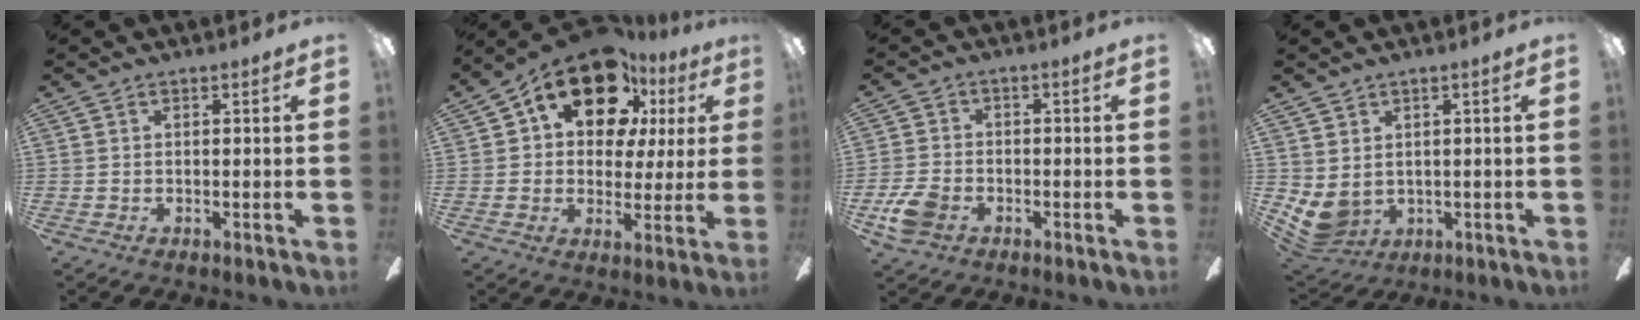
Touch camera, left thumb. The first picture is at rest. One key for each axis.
{"total": 16.8, "fx": 10.0, "fy": 9.6, "fz": 9.4, "tx": -0.153, "ty": -0.051, "tz": 0.176}
{"total": 6.6, "fx": -3.2, "fy": 4.6, "fz": 3.5, "tx": -0.083, "ty": 0.012, "tz": -0.060}
{"total": 5.0, "fx": 0.3, "fy": 4.3, "fz": 2.5, "tx": -0.083, "ty": -0.016, "tz": 0.004}